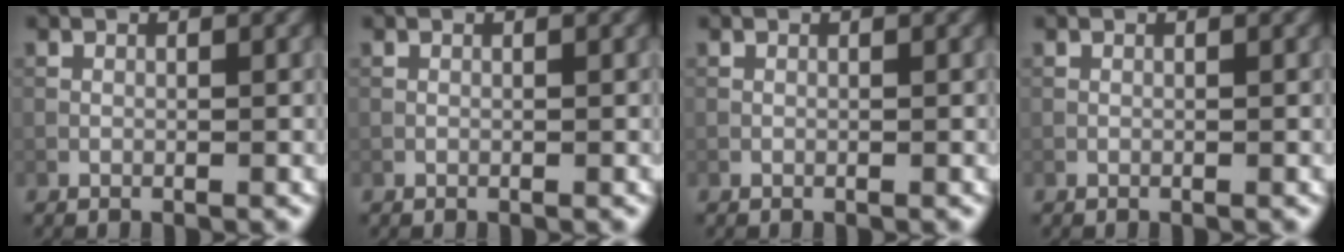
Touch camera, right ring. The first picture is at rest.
{"total": 0.0}
{"total": 0.0}
{"total": 0.0}